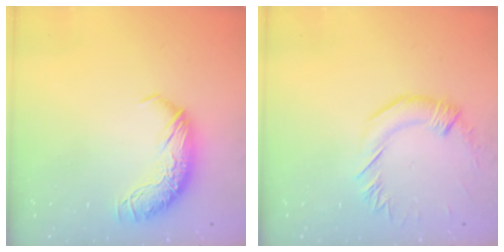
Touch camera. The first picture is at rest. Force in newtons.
{"total": 1.0, "press": 1.0, "slide": 0.4}